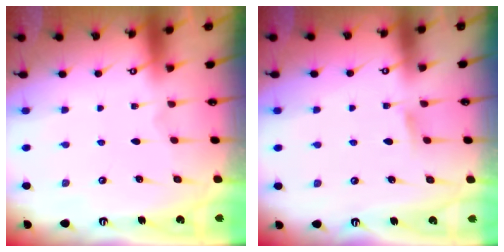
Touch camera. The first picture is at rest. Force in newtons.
{"total": 4.6, "press": 4.5, "slide": 0.5}